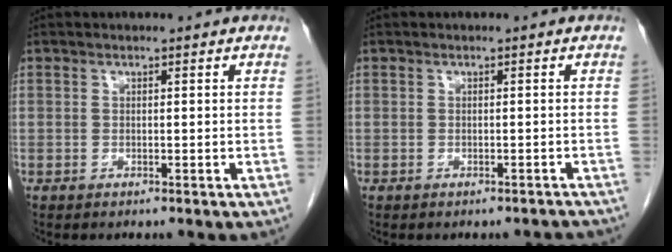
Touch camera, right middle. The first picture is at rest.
{"total": 2.9, "force": [-2.8, 0.9, 0.4], "torque": [-0.005, -0.005, -0.030]}